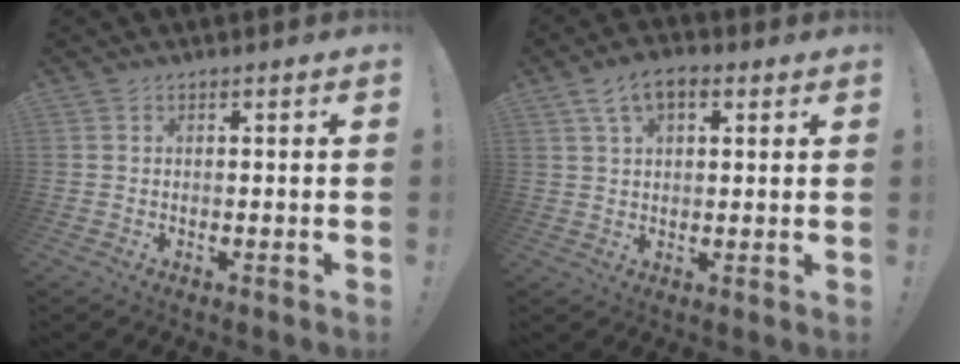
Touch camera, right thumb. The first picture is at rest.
{"total": 7.3, "force": [3.4, 3.9, 5.1], "torque": [-0.085, -0.001, 0.064]}